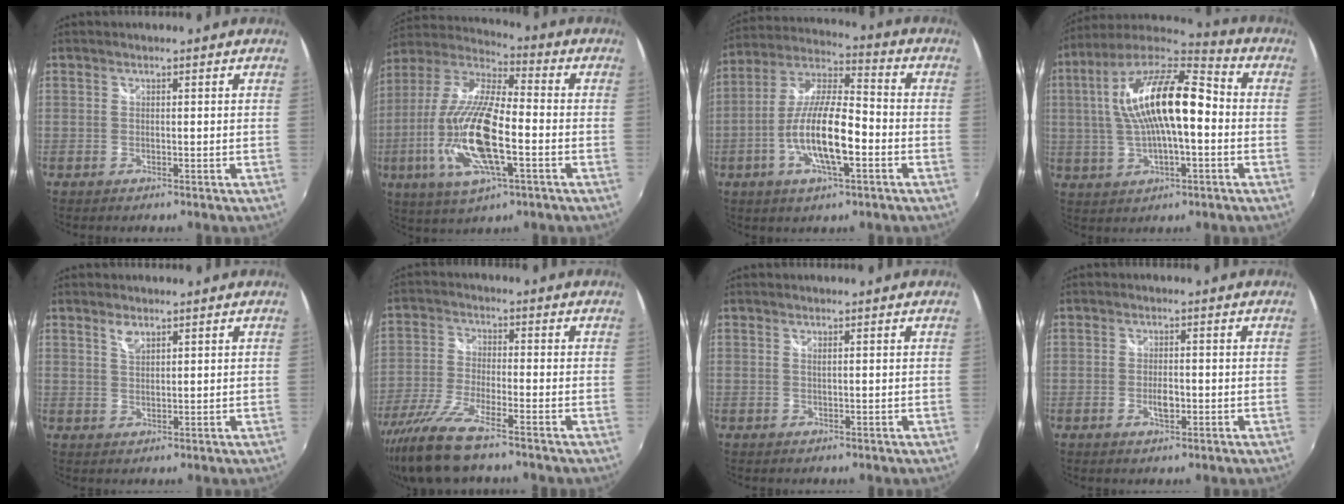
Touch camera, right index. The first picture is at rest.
{"total": 20.2, "force": [-5.1, 6.5, 18.4], "torque": [-0.378, -0.018, -0.102]}
{"total": 14.4, "force": [-4.3, 3.9, 13.1], "torque": [-0.260, -0.004, -0.083]}
{"total": 19.0, "force": [0.8, 6.4, 17.9], "torque": [-0.329, 0.021, 0.002]}
{"total": 2.5, "force": [1.6, 1.0, 1.5], "torque": [-0.026, 0.002, 0.030]}
{"total": 10.7, "force": [-8.0, 1.3, 6.9], "torque": [-0.153, -0.030, -0.157]}
{"total": 0.6, "force": [0.3, 0.0, 0.5], "torque": [-0.010, 0.000, 0.005]}
{"total": 3.0, "force": [-0.8, 1.4, 2.5], "torque": [-0.043, -0.003, -0.013]}